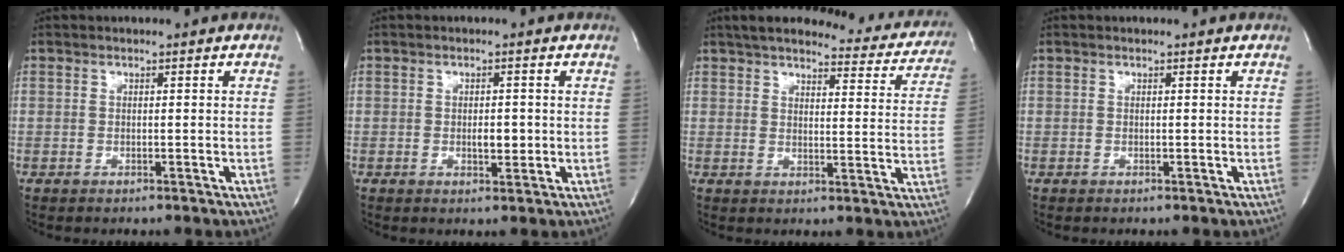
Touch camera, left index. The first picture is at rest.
{"total": 2.2, "force": [-0.2, 1.0, 1.9], "torque": [-0.032, -0.001, 0.000]}
{"total": 19.4, "force": [17.4, 4.8, 7.0], "torque": [-0.079, -0.023, 0.195]}
{"total": 0.0}